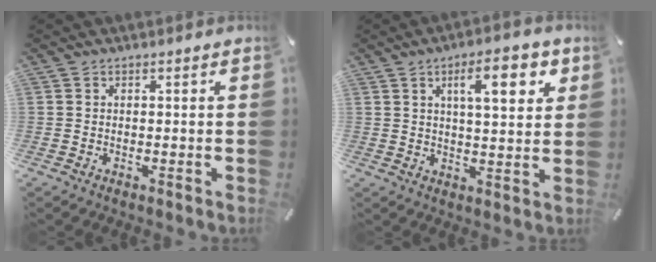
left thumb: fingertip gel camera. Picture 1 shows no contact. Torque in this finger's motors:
{"motor_torque": [0.43, 0.33, 0.41, 0.14, 0.10]}